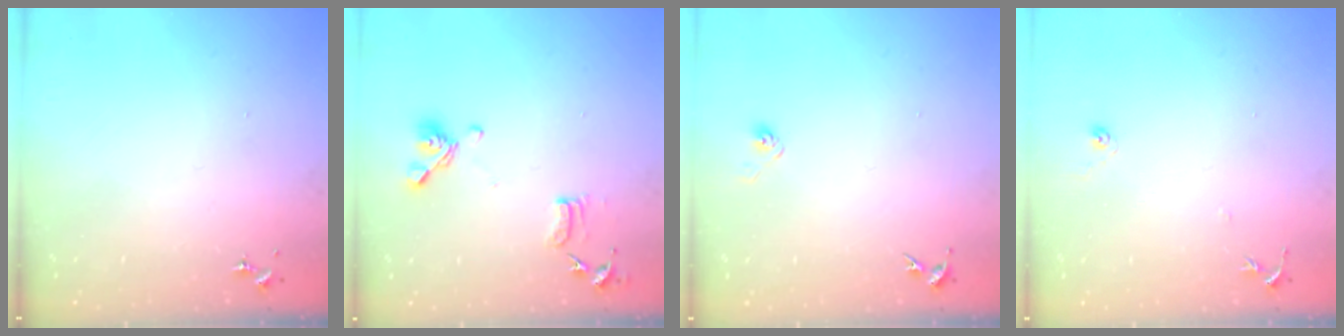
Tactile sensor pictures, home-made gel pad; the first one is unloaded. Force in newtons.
{"total": 12.9, "press": 12.8, "slide": 1.9}
{"total": 2.8, "press": 2.6, "slide": 1.1}
{"total": 5.9, "press": 5.9, "slide": 0.6}